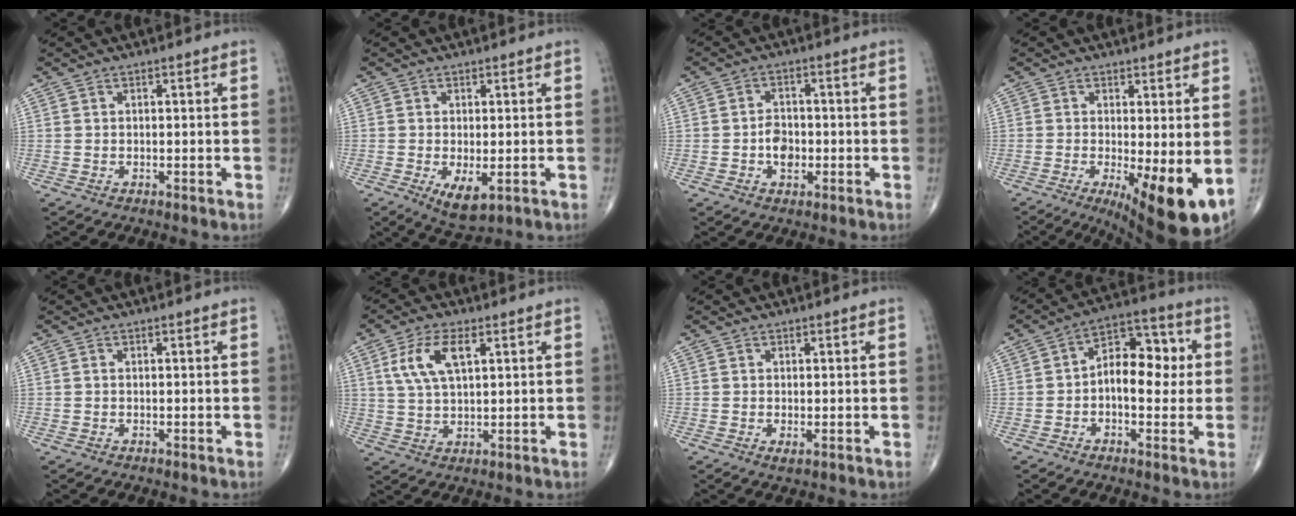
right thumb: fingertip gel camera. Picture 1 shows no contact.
{"total": 5.5, "force": [-1.4, 2.4, 4.7], "torque": [-0.079, -0.015, -0.014]}
{"total": 4.6, "force": [-1.0, 3.2, 3.2], "torque": [-0.035, 0.008, -0.020]}
{"total": 11.7, "force": [-2.3, 3.4, 10.9], "torque": [-0.159, -0.024, -0.024]}
{"total": 0.0}
{"total": 8.6, "force": [3.1, 3.9, 7.0], "torque": [-0.141, -0.003, 0.062]}
{"total": 1.2, "force": [-0.2, 0.5, 1.1], "torque": [-0.020, -0.005, -0.003]}
{"total": 11.6, "force": [0.3, 7.0, 9.3], "torque": [-0.108, 0.030, -0.004]}